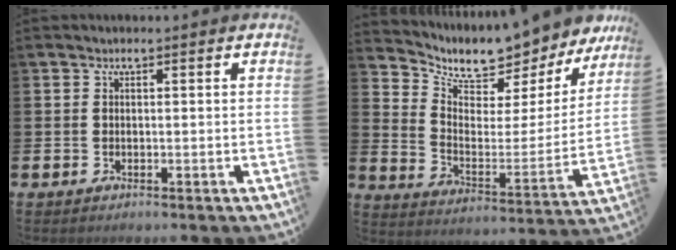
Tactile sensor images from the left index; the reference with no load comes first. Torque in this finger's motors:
{"motor_torque": [1.10, -1.04, 0.43, 0.11]}